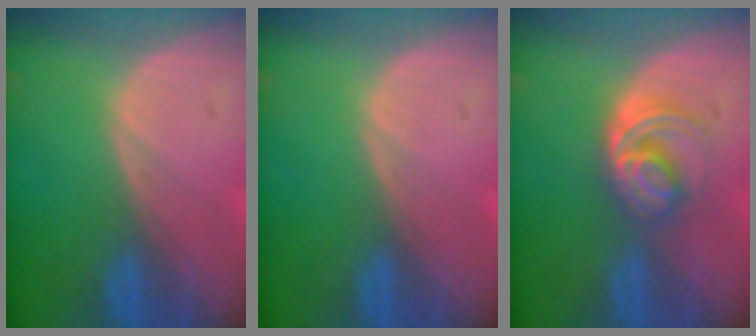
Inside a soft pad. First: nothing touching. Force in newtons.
{"total": 0.0}
{"total": 6.2, "press": 5.3, "slide": 3.2}